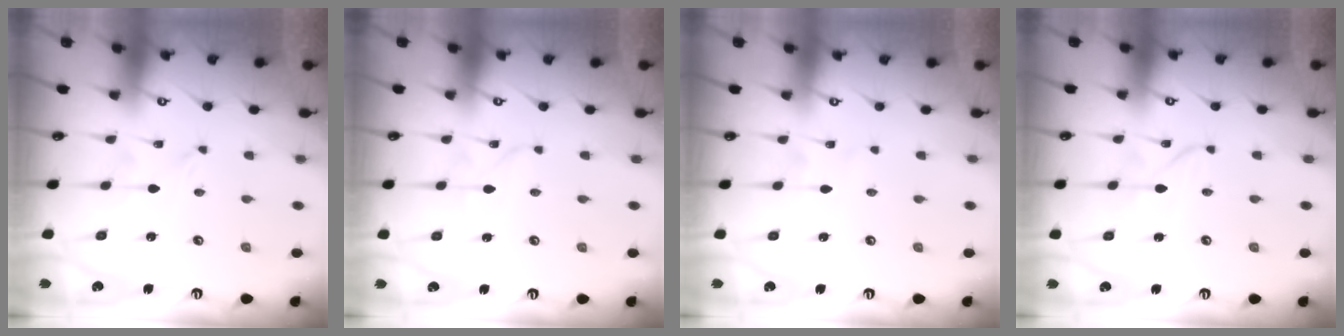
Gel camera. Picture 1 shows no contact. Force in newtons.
{"total": 1.8, "press": 1.8, "slide": 0.1}
{"total": 2.2, "press": 2.1, "slide": 0.3}
{"total": 2.1, "press": 2.1, "slide": 0.2}